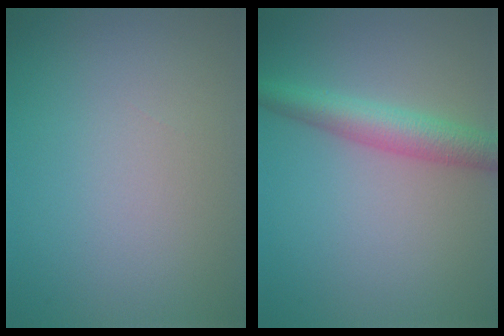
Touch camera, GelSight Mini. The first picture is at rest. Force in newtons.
{"total": 3.9, "press": 3.9, "slide": 0.1}